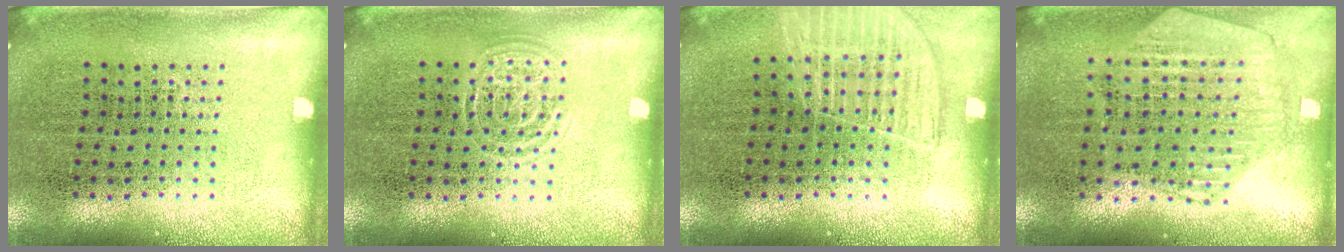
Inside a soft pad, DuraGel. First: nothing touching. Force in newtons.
{"total": 1.6, "press": 1.5, "slide": 0.2}
{"total": 1.2, "press": 1.2, "slide": 0.2}
{"total": 1.1, "press": 1.1, "slide": 0.2}